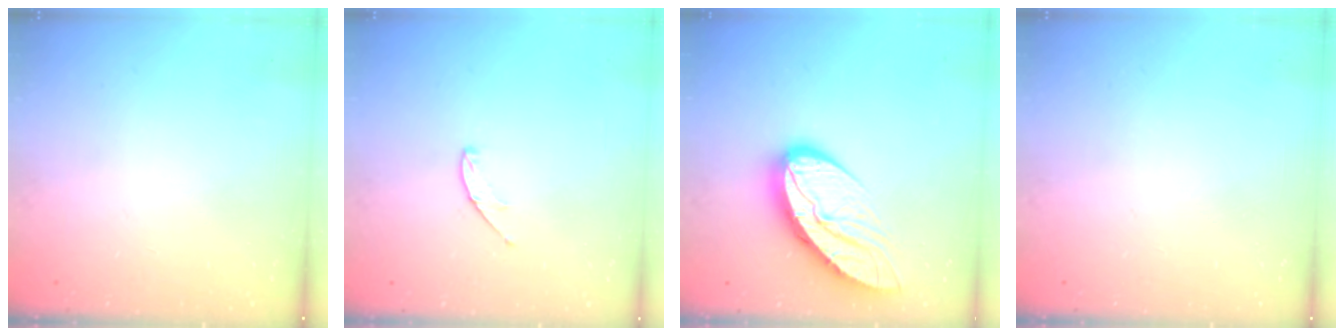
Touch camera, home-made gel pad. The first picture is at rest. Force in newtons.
{"total": 4.4, "press": 4.3, "slide": 0.3}
{"total": 13.0, "press": 13.0, "slide": 1.1}
{"total": 0.0}